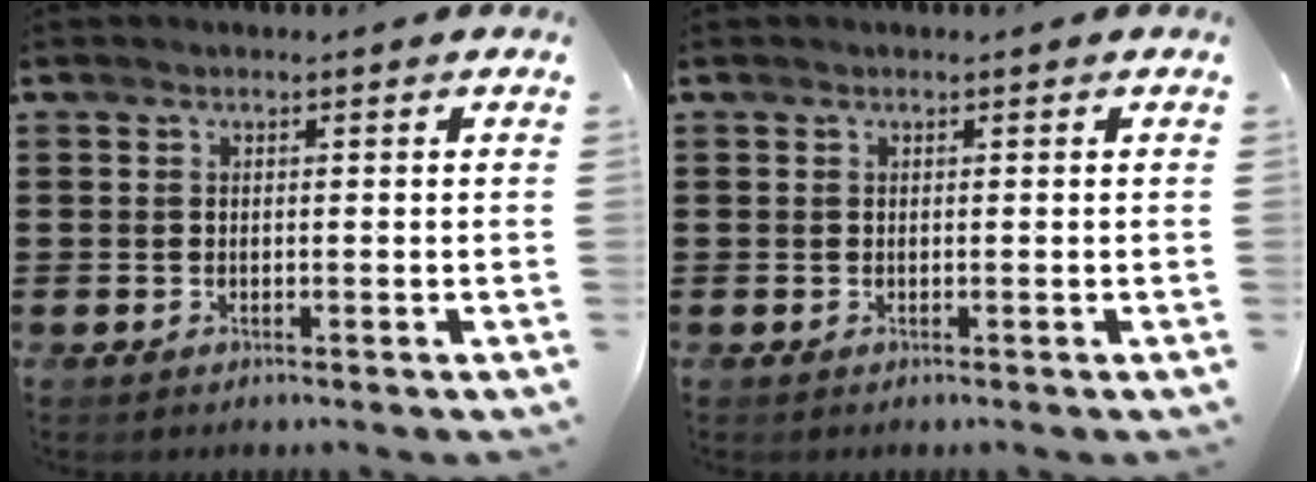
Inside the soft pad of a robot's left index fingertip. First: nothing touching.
{"total": 0.0}